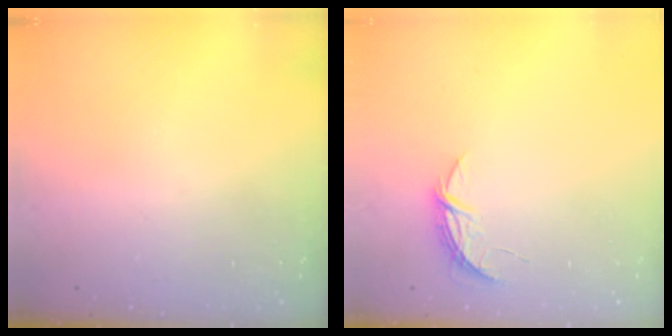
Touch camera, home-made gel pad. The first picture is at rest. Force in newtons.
{"total": 5.0, "press": 5.0, "slide": 0.4}